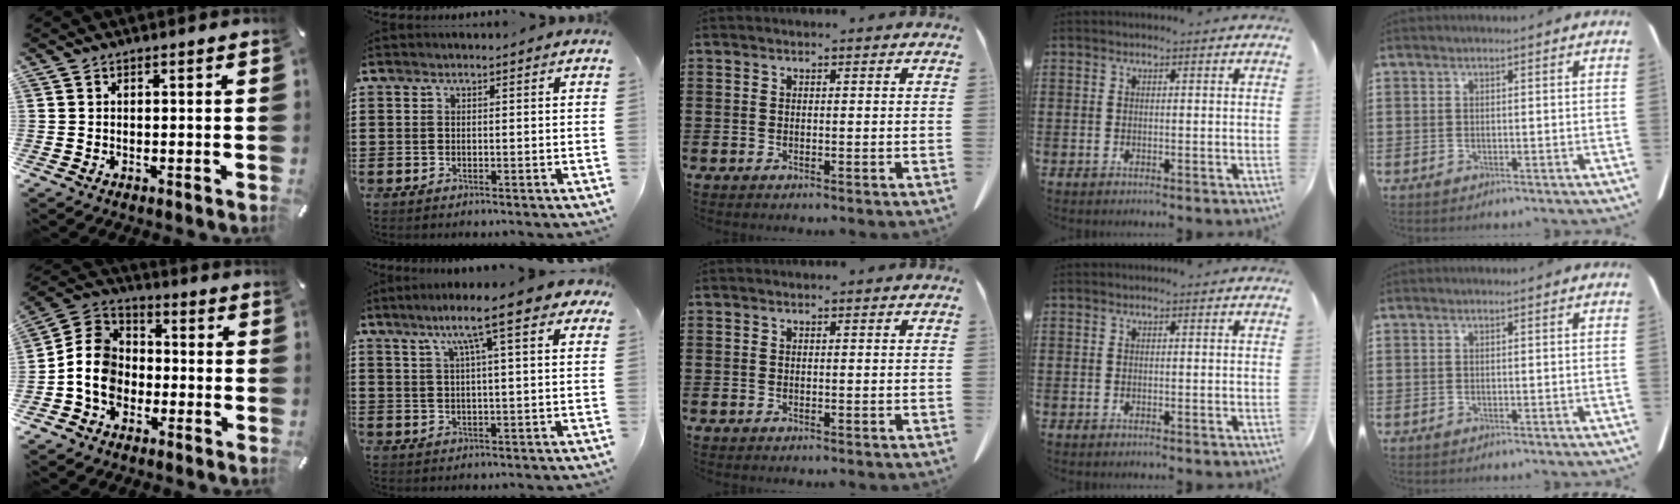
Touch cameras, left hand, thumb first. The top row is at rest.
{"thumb": {"total": 9.7, "force": [-2.6, 8.2, 4.5], "torque": [-0.120, 0.025, -0.050]}, "index": {"total": 9.5, "force": [5.2, 1.1, 7.9], "torque": [-0.150, 0.000, 0.083]}}